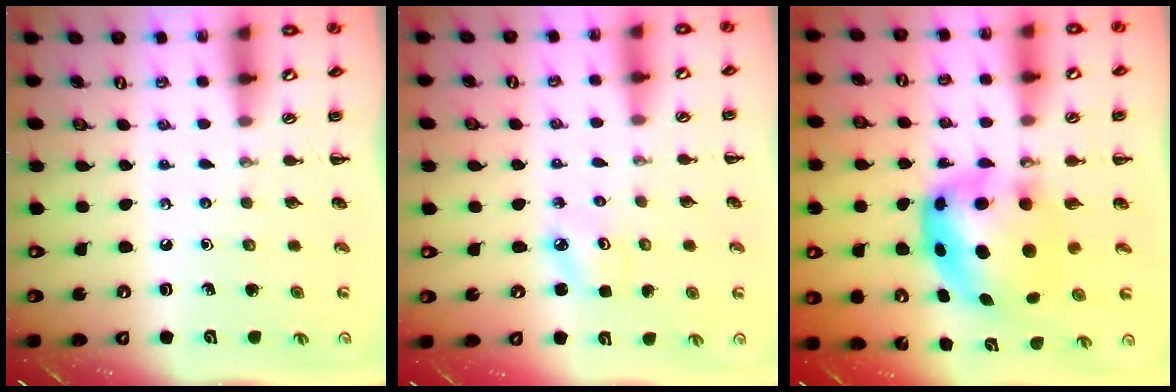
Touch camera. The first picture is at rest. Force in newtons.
{"total": 2.5, "press": 2.4, "slide": 0.6}
{"total": 6.9, "press": 6.7, "slide": 1.6}